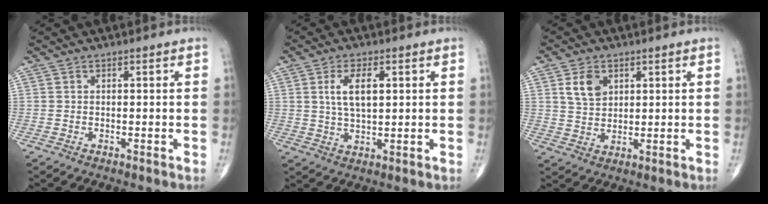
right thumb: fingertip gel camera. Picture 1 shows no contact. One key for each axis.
{"total": 6.9, "fx": 1.8, "fy": 3.2, "fz": 5.8, "tx": -0.107, "ty": -0.006, "tz": 0.034}
{"total": 5.4, "fx": 2.3, "fy": 3.7, "fz": 3.3, "tx": -0.046, "ty": -0.012, "tz": 0.045}